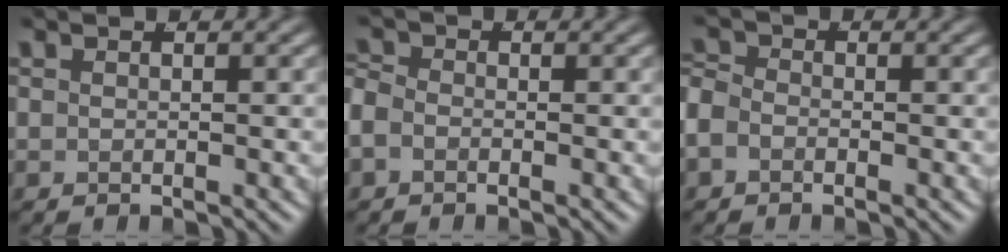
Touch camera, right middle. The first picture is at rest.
{"total": 2.1, "force": [-0.8, 1.7, 0.9], "torque": [-0.031, -0.013, -0.015]}
{"total": 2.5, "force": [-0.9, 2.1, 1.1], "torque": [-0.038, -0.015, -0.015]}